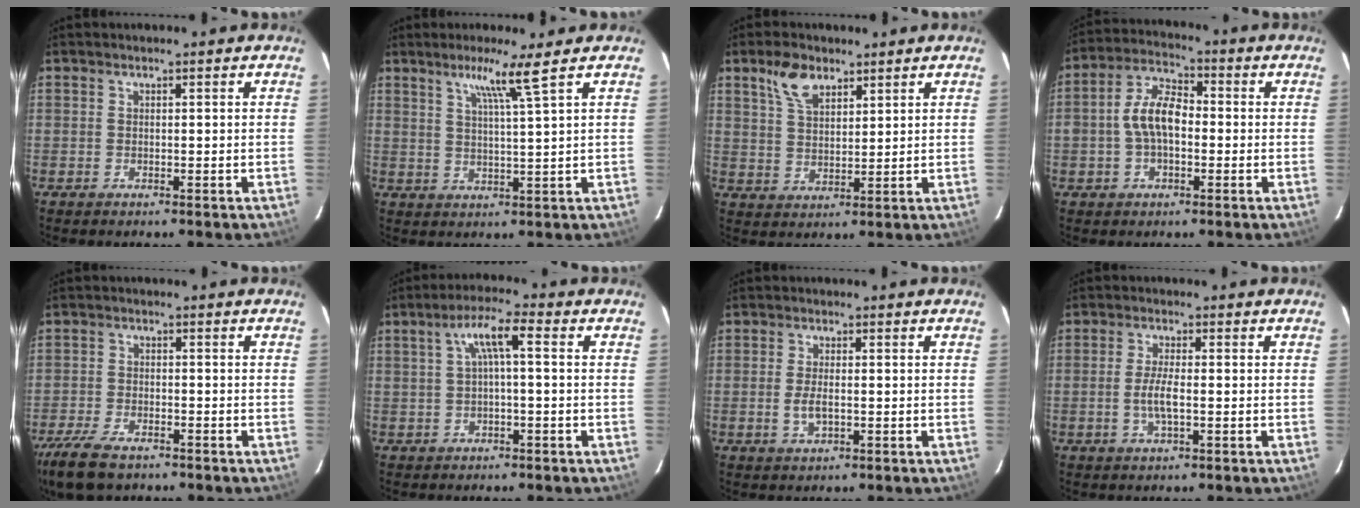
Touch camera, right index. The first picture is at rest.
{"total": 5.6, "force": [3.6, -1.5, 4.1], "torque": [-0.073, -0.010, 0.062]}
{"total": 6.7, "force": [4.3, 3.4, 3.8], "torque": [-0.071, 0.010, 0.083]}
{"total": 8.3, "force": [-0.8, 4.8, 6.7], "torque": [-0.134, 0.020, -0.016]}
{"total": 9.9, "force": [-7.4, 3.8, 5.3], "torque": [-0.144, -0.026, -0.139]}
{"total": 5.2, "force": [0.5, 0.7, 5.1], "torque": [-0.101, 0.013, 0.015]}
{"total": 3.0, "force": [-0.7, 1.3, 2.6], "torque": [-0.051, -0.006, -0.011]}
{"total": 3.9, "force": [-0.9, 0.8, 3.7], "torque": [-0.072, -0.004, -0.015]}